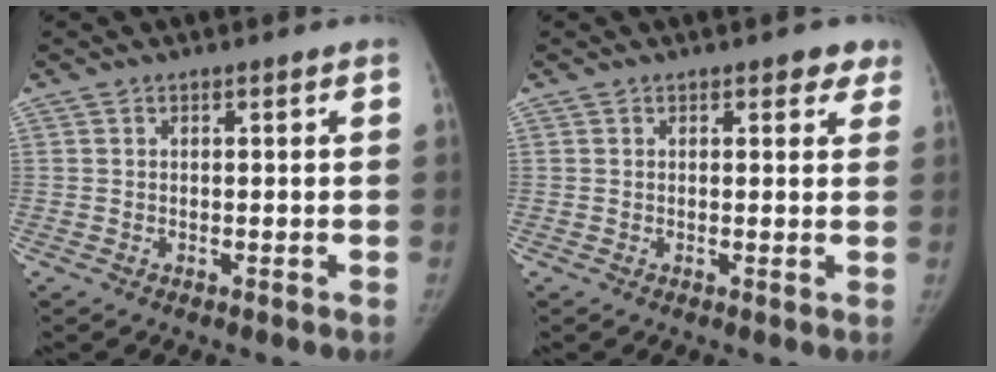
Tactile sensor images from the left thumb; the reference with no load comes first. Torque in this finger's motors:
{"motor_torque": [0.40, -0.13, 0.64, -0.47, 0.07]}